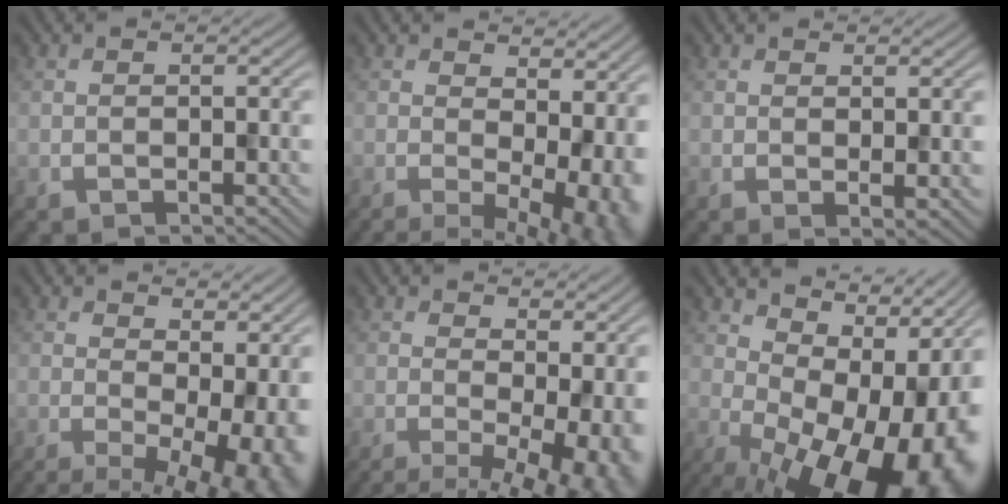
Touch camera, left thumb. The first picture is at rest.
{"total": 9.6, "force": [0.5, 4.3, 8.6], "torque": [-0.103, -0.010, 0.040]}
{"total": 2.4, "force": [0.8, 0.6, 2.2], "torque": [-0.030, 0.000, 0.021]}
{"total": 11.0, "force": [-0.7, 4.7, 9.9], "torque": [-0.111, -0.012, 0.018]}
{"total": 10.2, "force": [-1.2, 3.9, 9.3], "torque": [-0.104, -0.008, 0.005]}
{"total": 17.7, "force": [0.3, 9.4, 15.0], "torque": [-0.126, 0.012, 0.031]}